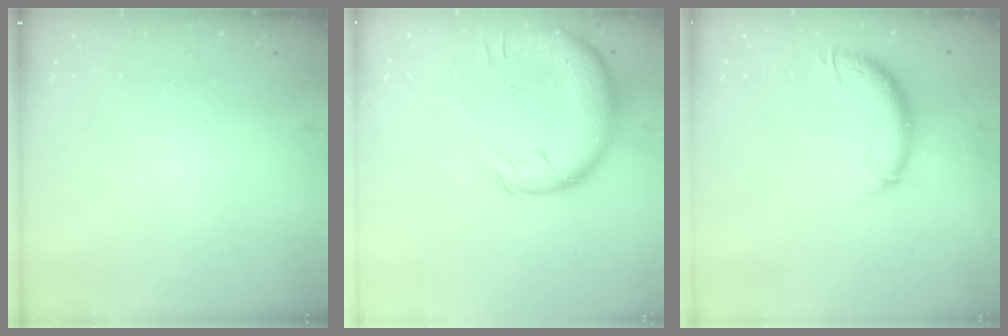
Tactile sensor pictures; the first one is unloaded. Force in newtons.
{"total": 15.7, "press": 15.3, "slide": 3.6}
{"total": 10.4, "press": 10.3, "slide": 0.9}